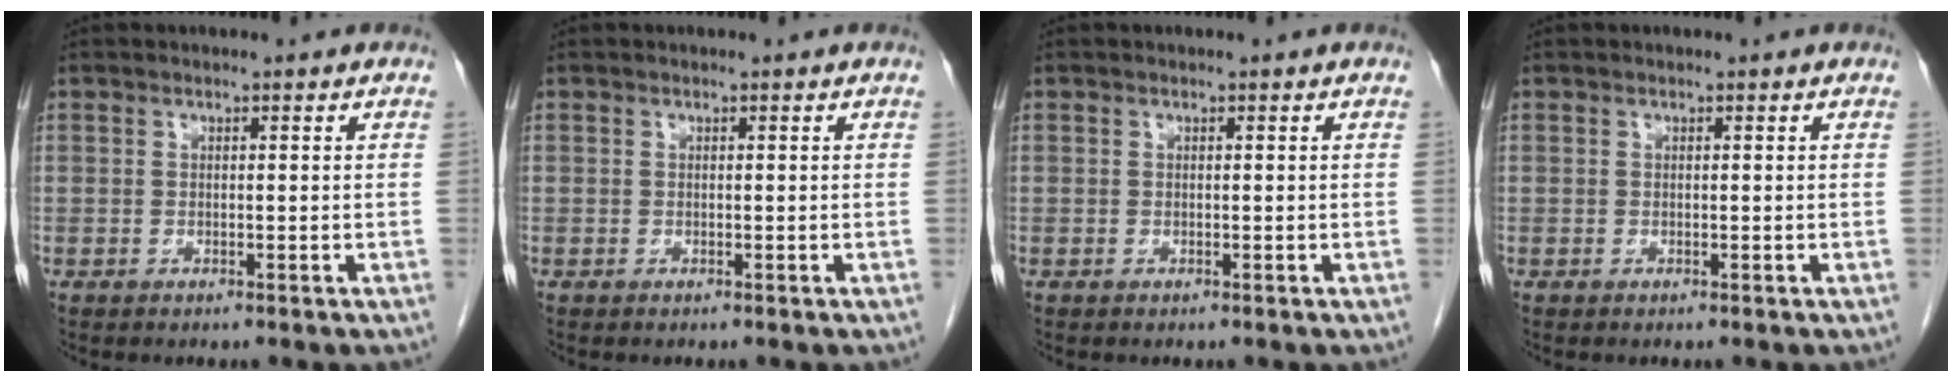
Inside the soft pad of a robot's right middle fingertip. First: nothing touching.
{"total": 0.0}
{"total": 0.0}
{"total": 0.0}